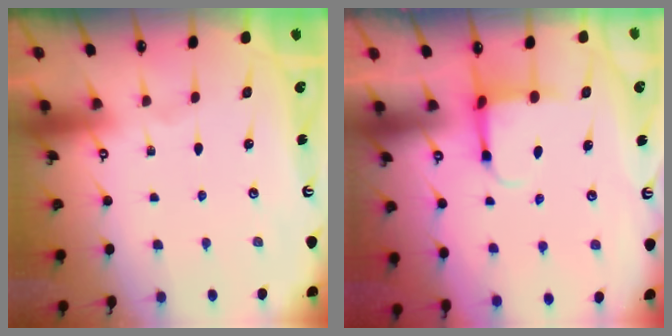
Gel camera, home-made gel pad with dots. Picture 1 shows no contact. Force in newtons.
{"total": 3.8, "press": 3.6, "slide": 1.2}